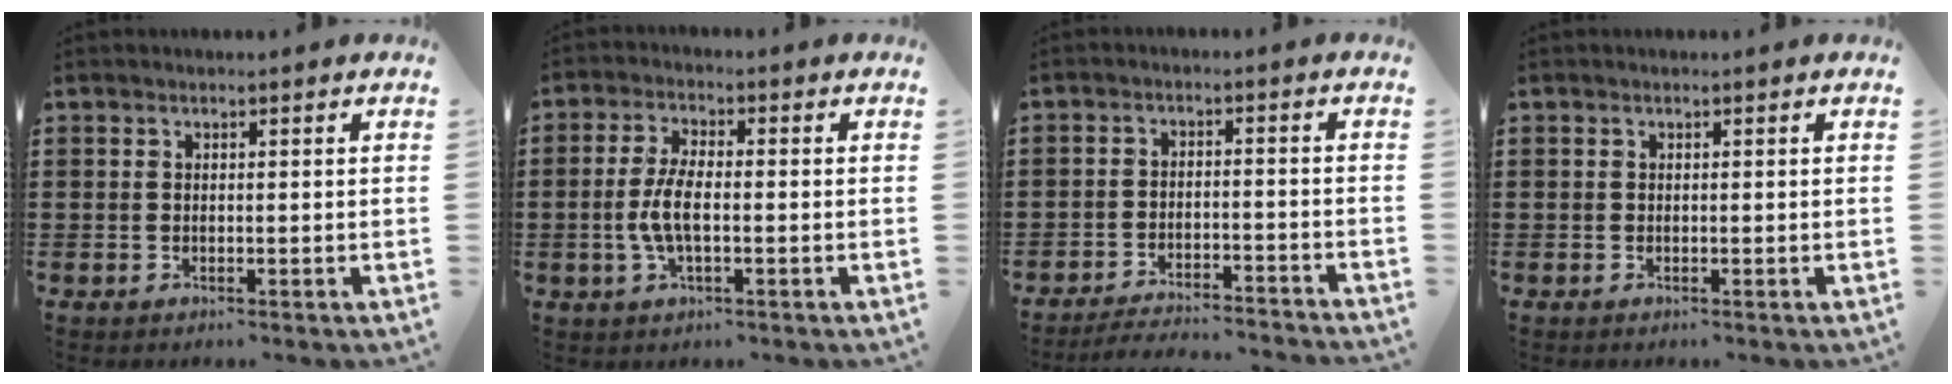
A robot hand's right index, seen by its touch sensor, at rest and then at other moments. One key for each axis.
{"total": 5.3, "fx": -0.9, "fy": 1.9, "fz": 4.9, "tx": -0.121, "ty": -0.008, "tz": -0.027}
{"total": 3.5, "fx": -3.5, "fy": 0.0, "fz": 0.6, "tx": -0.015, "ty": 0.002, "tz": -0.074}
{"total": 0.0}